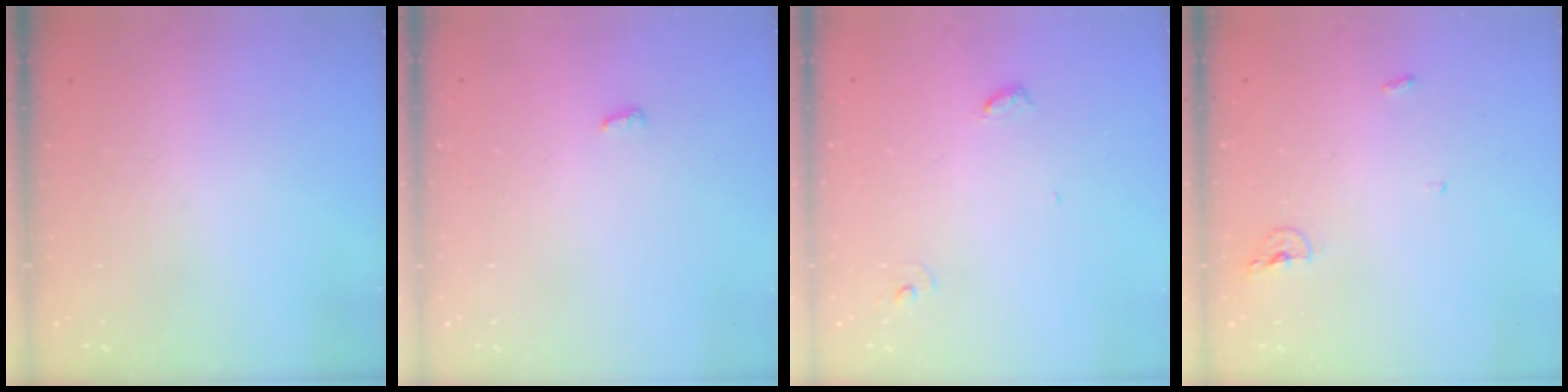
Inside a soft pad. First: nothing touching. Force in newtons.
{"total": 2.8, "press": 2.8, "slide": 0.5}
{"total": 4.0, "press": 4.0, "slide": 0.3}
{"total": 3.9, "press": 3.8, "slide": 0.8}